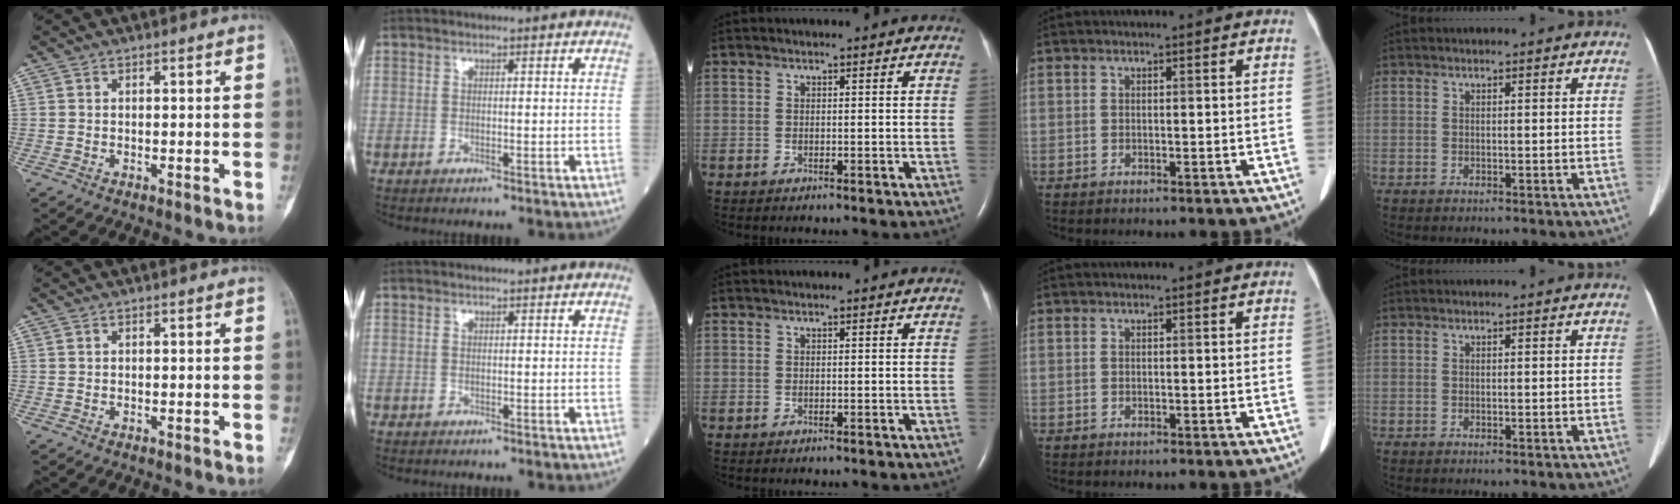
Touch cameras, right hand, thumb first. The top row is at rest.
{}